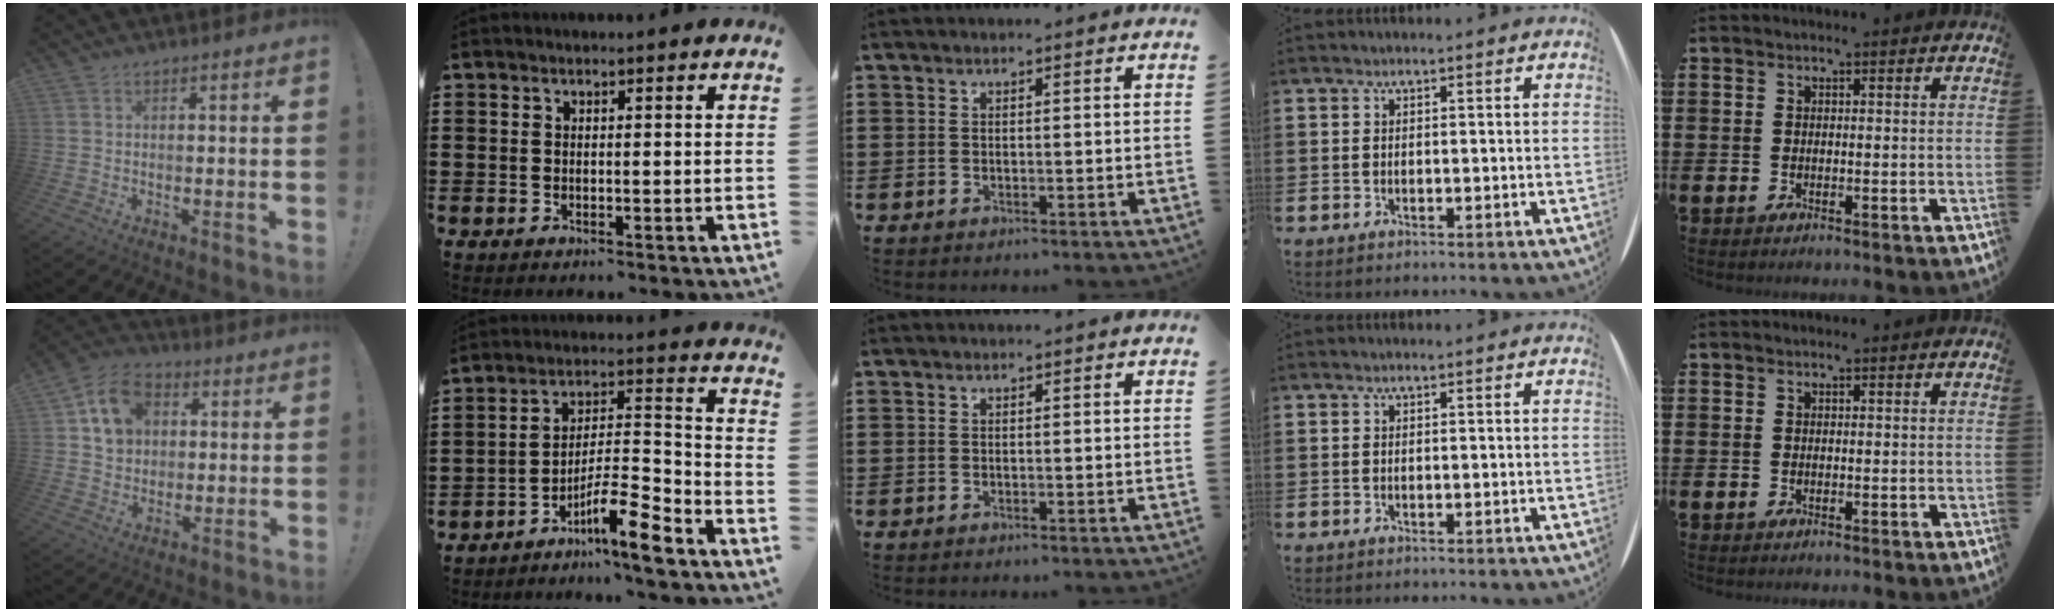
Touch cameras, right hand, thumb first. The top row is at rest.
{"thumb": {"total": 13.3, "force": [4.3, 10.8, 6.6], "torque": [-0.093, -0.003, 0.088]}, "index": {"total": 9.7, "force": [-7.2, 1.5, 6.3], "torque": [-0.112, 0.009, -0.134]}}